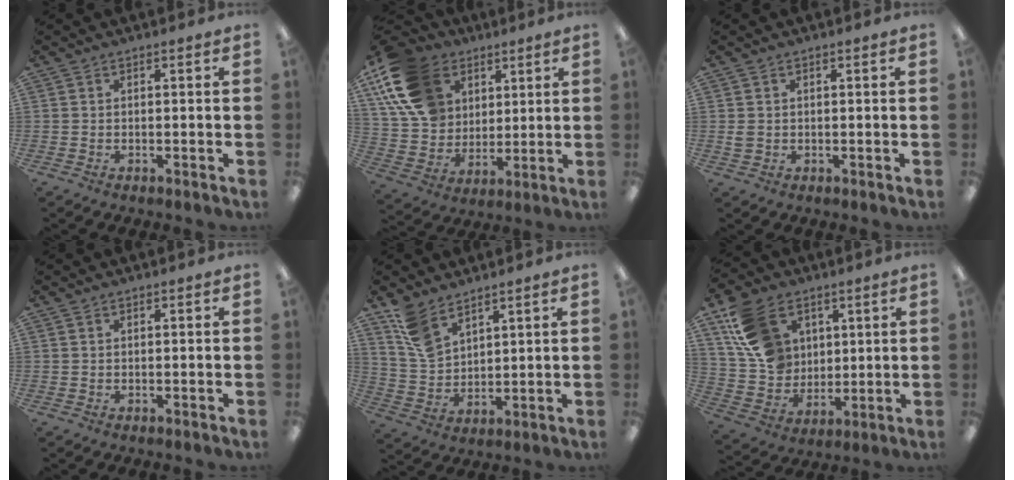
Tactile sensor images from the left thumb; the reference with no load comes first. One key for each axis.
{"total": 18.8, "fx": 8.4, "fy": 14.1, "fz": 9.3, "tx": -0.200, "ty": -0.023, "tz": 0.163}
{"total": 1.6, "fx": 0.3, "fy": 1.4, "fz": 0.7, "tx": -0.016, "ty": 0.004, "tz": 0.005}
{"total": 0.0}
{"total": 9.3, "fx": 7.1, "fy": 4.6, "fz": 3.8, "tx": -0.092, "ty": -0.024, "tz": 0.138}
{"total": 15.6, "fx": 7.1, "fy": 12.0, "fz": 7.1, "tx": -0.151, "ty": -0.011, "tz": 0.146}